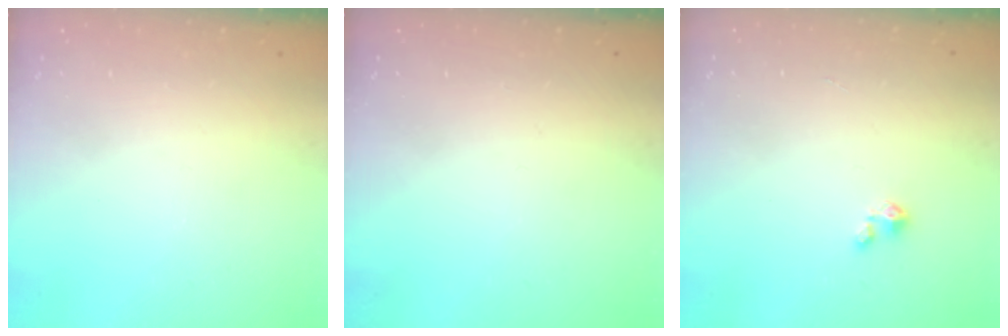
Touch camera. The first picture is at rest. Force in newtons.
{"total": 0.0}
{"total": 1.8, "press": 1.8, "slide": 0.1}